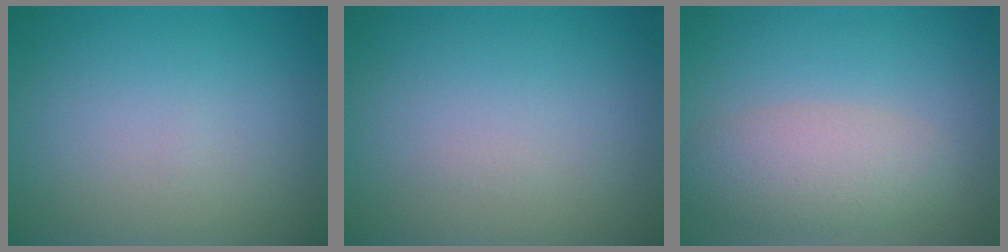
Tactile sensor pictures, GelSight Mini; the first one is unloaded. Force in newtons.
{"total": 0.0}
{"total": 4.3, "press": 4.3, "slide": 0.3}